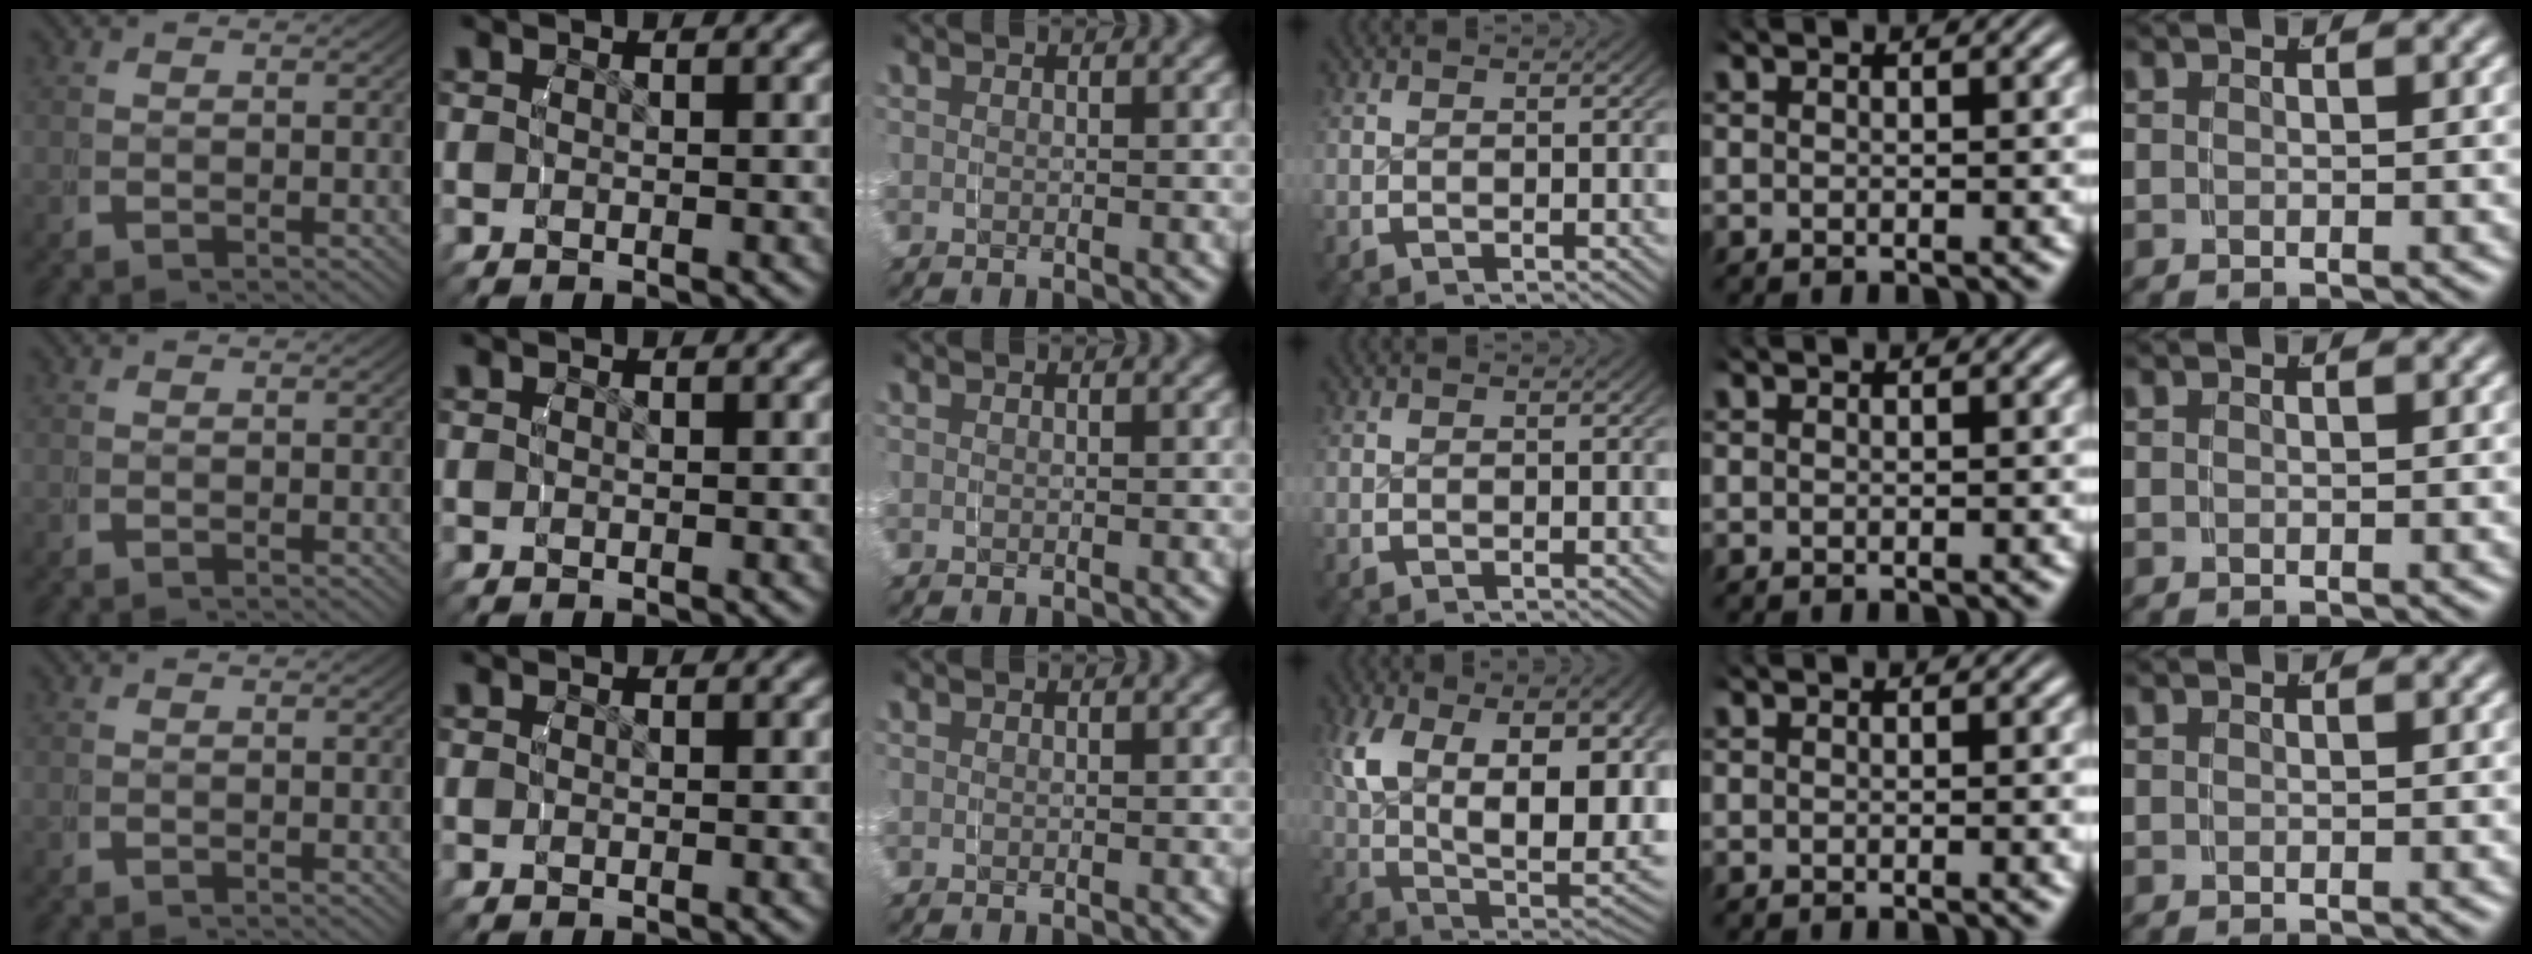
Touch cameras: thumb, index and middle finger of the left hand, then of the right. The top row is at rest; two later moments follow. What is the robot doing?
{"motion": "grasp_and_lifting", "object": "water bottle"}